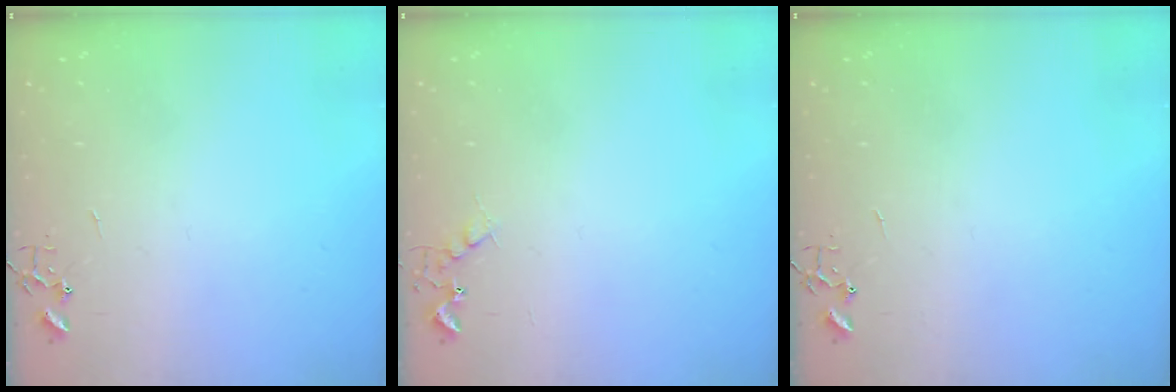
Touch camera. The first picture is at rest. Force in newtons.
{"total": 4.8, "press": 4.7, "slide": 0.8}
{"total": 0.0}